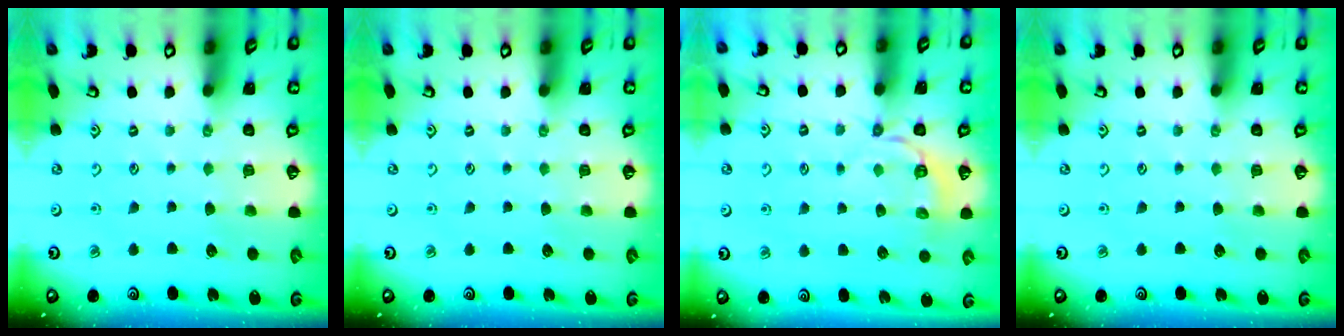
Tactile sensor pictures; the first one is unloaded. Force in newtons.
{"total": 0.0}
{"total": 6.6, "press": 6.3, "slide": 2.0}
{"total": 0.0}